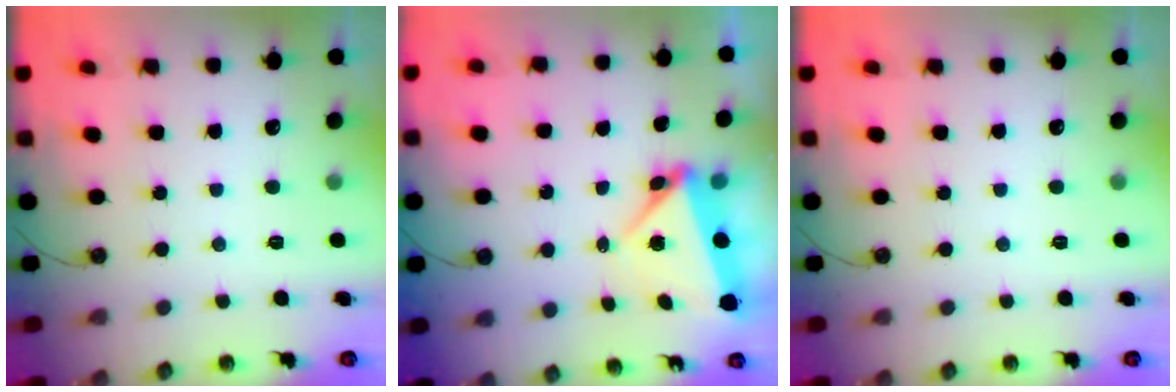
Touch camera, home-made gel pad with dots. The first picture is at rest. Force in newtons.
{"total": 5.7, "press": 5.7, "slide": 0.1}
{"total": 0.0}